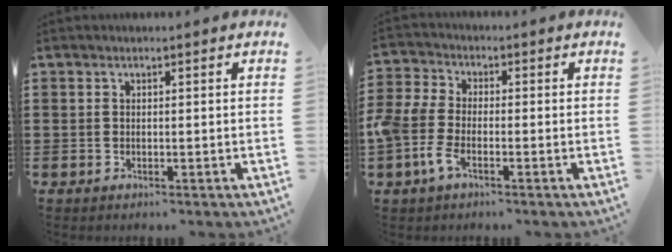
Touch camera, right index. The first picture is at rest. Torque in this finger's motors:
{"motor_torque": [1.44, -0.69, 0.27, 0.21]}